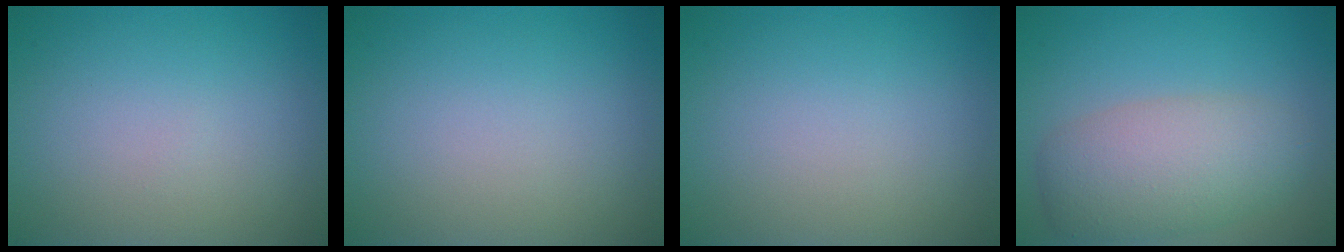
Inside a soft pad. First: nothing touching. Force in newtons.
{"total": 0.0}
{"total": 0.0}
{"total": 5.7, "press": 5.6, "slide": 0.3}